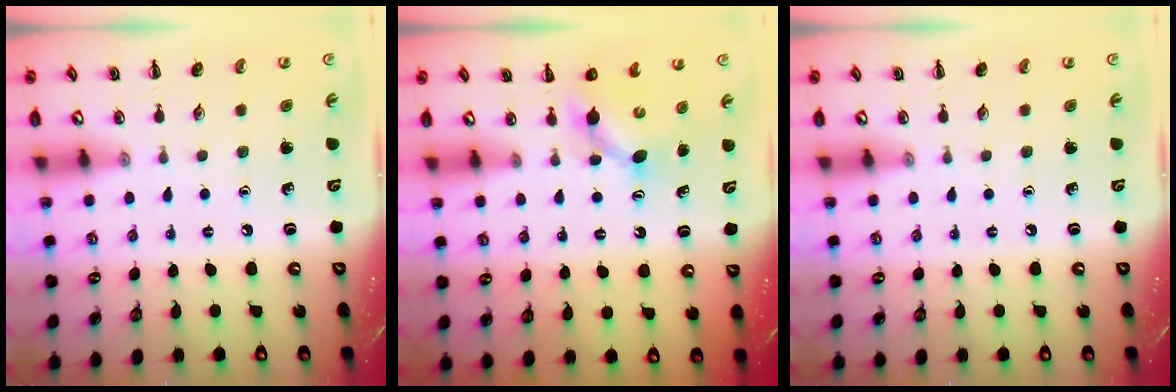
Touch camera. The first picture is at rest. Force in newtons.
{"total": 4.3, "press": 4.2, "slide": 0.9}
{"total": 0.0}